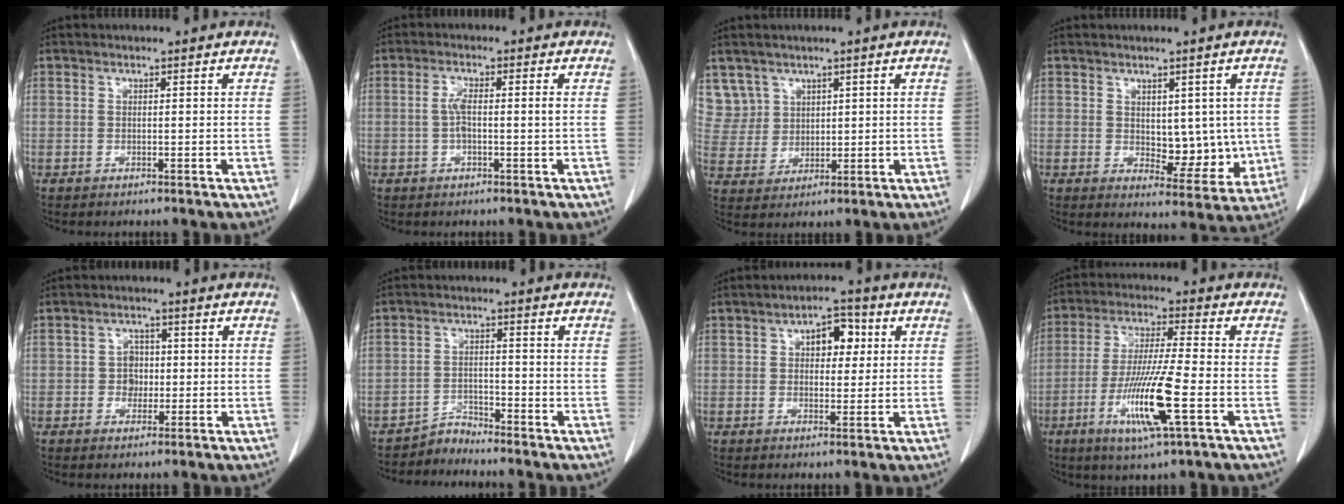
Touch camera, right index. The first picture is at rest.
{"total": 3.2, "force": [-0.2, 0.3, 3.2], "torque": [-0.068, 0.005, -0.004]}
{"total": 6.6, "force": [4.0, 5.2, -0.3], "torque": [0.010, 0.010, 0.091]}
{"total": 7.2, "force": [0.3, 4.1, 5.9], "torque": [-0.058, -0.006, 0.019]}
{"total": 2.9, "force": [-0.4, 2.5, 1.4], "torque": [-0.014, 0.007, -0.005]}
{"total": 2.8, "force": [-2.6, 0.3, -0.9], "torque": [0.027, -0.004, -0.047]}
{"total": 5.3, "force": [1.5, 2.9, 4.2], "torque": [-0.058, 0.017, 0.021]}
{"total": 12.5, "force": [-4.2, 0.2, 11.8], "torque": [-0.232, -0.020, -0.080]}